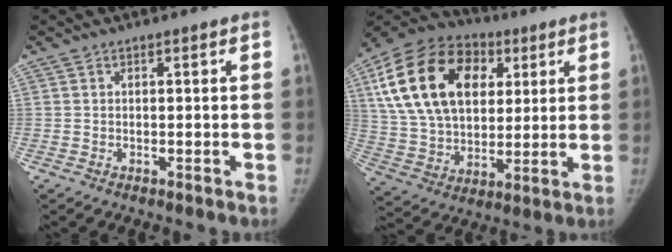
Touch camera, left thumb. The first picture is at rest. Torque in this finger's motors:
{"motor_torque": [0.10, 0.91, 1.44, -1.34, 0.18]}